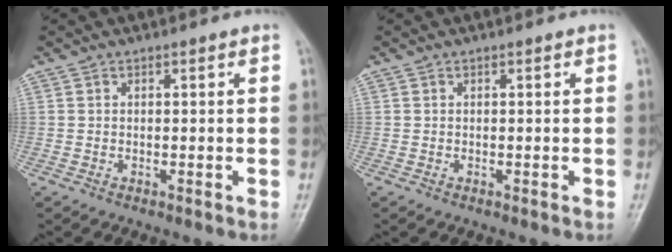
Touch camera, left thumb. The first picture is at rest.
{"total": 0.0}